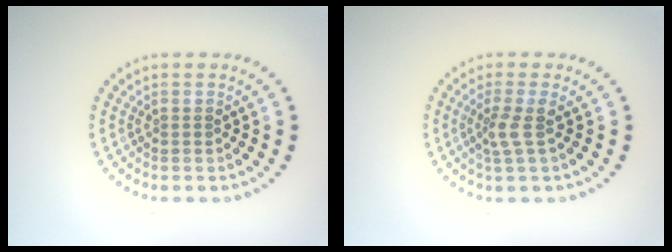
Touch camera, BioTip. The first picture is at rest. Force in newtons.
{"total": 1.9, "press": 1.4, "slide": 1.2}